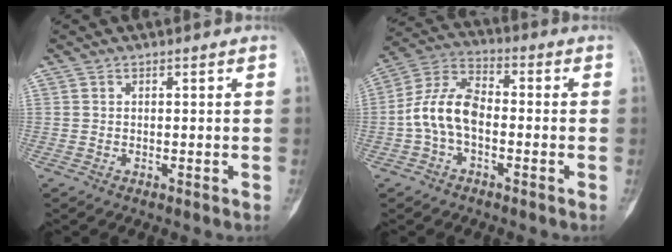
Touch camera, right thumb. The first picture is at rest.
{"total": 10.1, "force": [-1.7, 5.9, 8.0], "torque": [-0.154, 0.036, -0.045]}